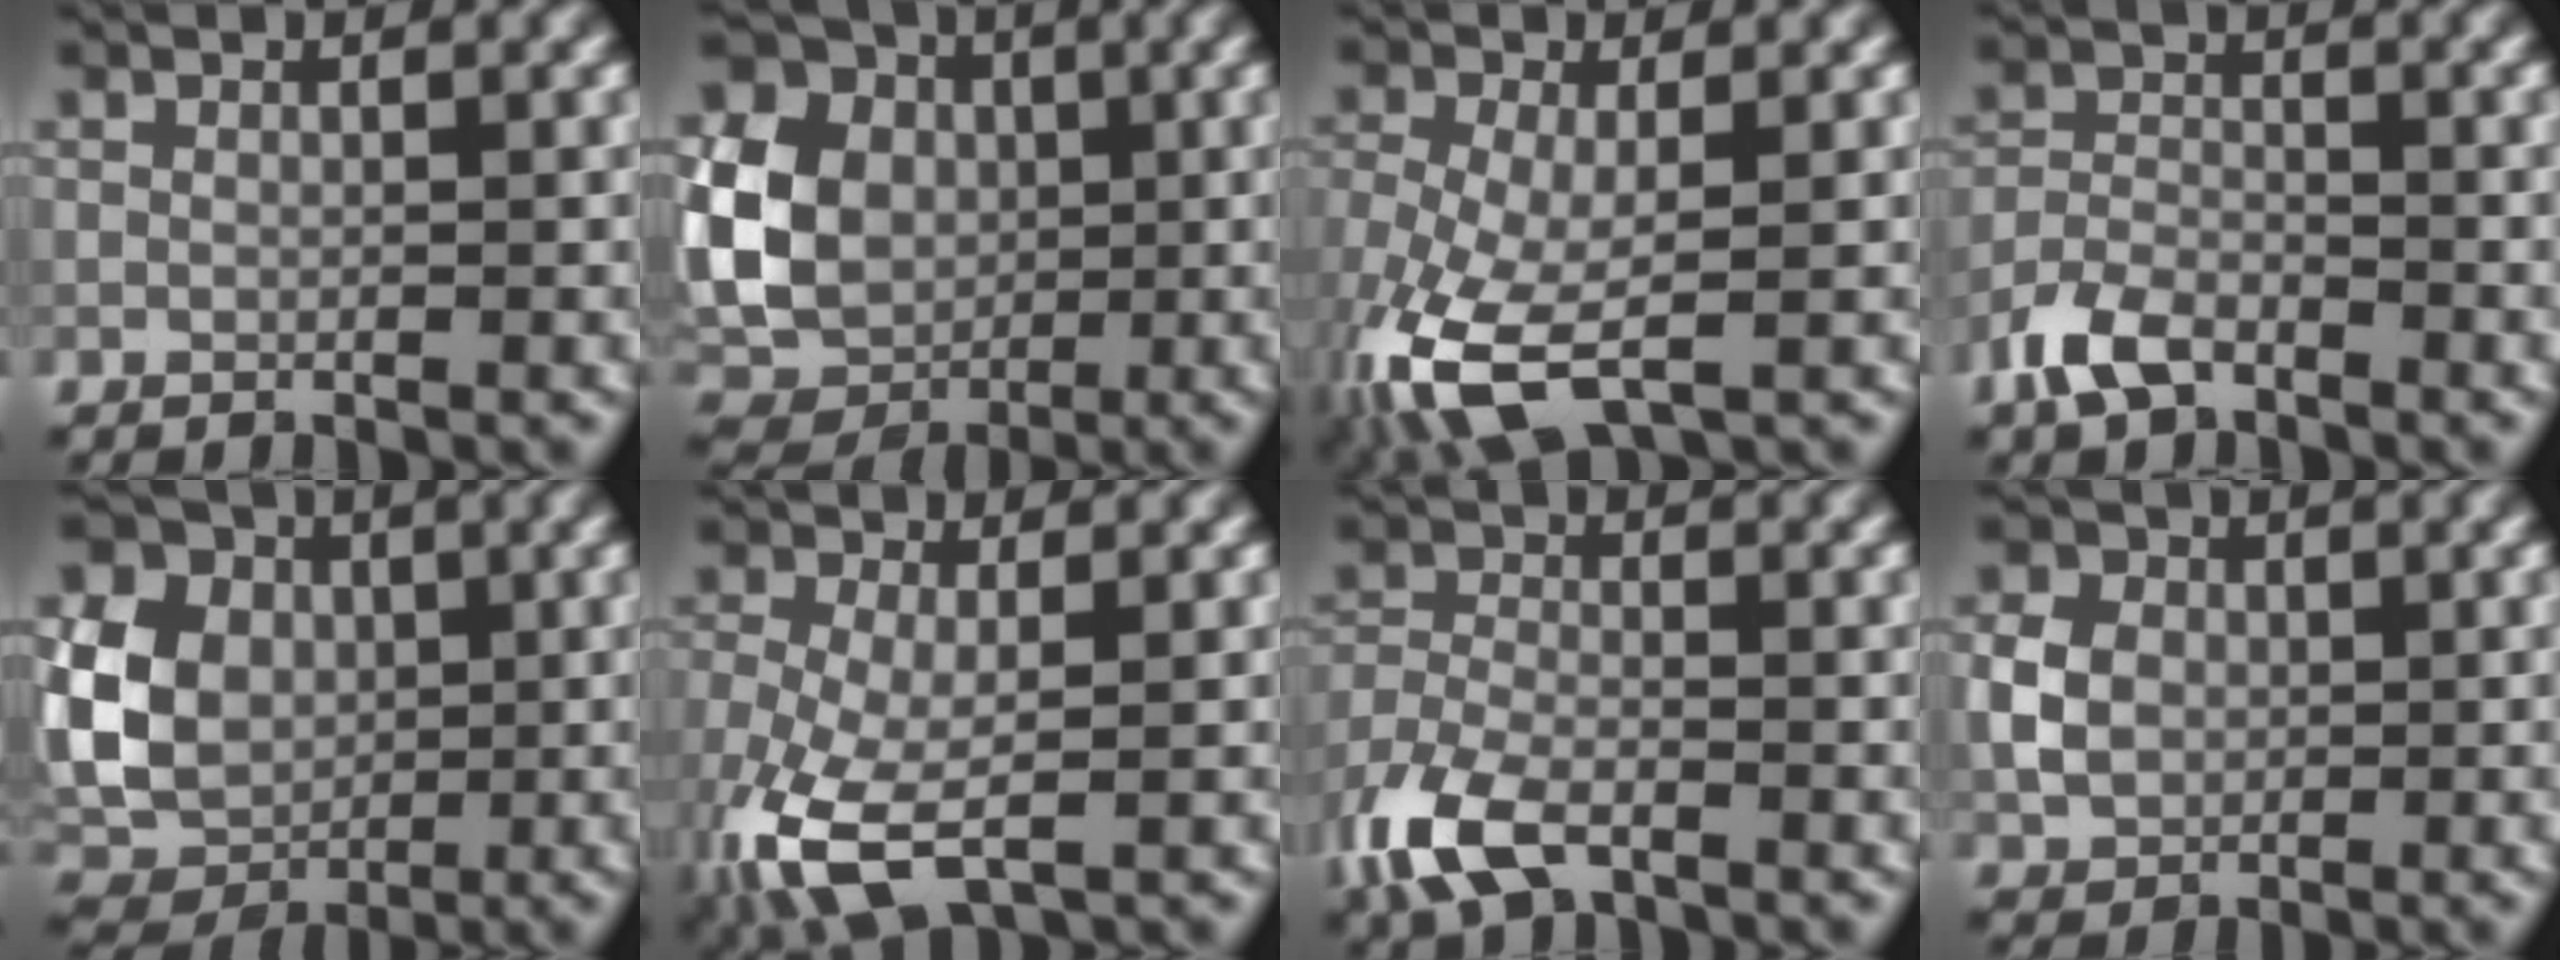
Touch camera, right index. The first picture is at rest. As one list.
[{"total": 10.2, "force": [0.4, 8.3, 5.8], "torque": [-0.138, -0.003, 0.007]}, {"total": 8.8, "force": [-3.3, 4.3, 6.9], "torque": [-0.166, -0.017, -0.064]}, {"total": 3.9, "force": [-2.8, 1.9, 2.0], "torque": [-0.040, 0.002, -0.065]}, {"total": 9.3, "force": [0.9, 7.5, 5.5], "torque": [-0.129, 0.002, 0.009]}, {"total": 7.8, "force": [-3.1, 3.9, 6.0], "torque": [-0.150, -0.019, -0.061]}, {"total": 6.5, "force": [-4.1, 3.0, 4.1], "torque": [-0.092, -0.005, -0.094]}, {"total": 3.7, "force": [-0.1, 3.0, 2.0], "torque": [-0.042, 0.004, -0.005]}]